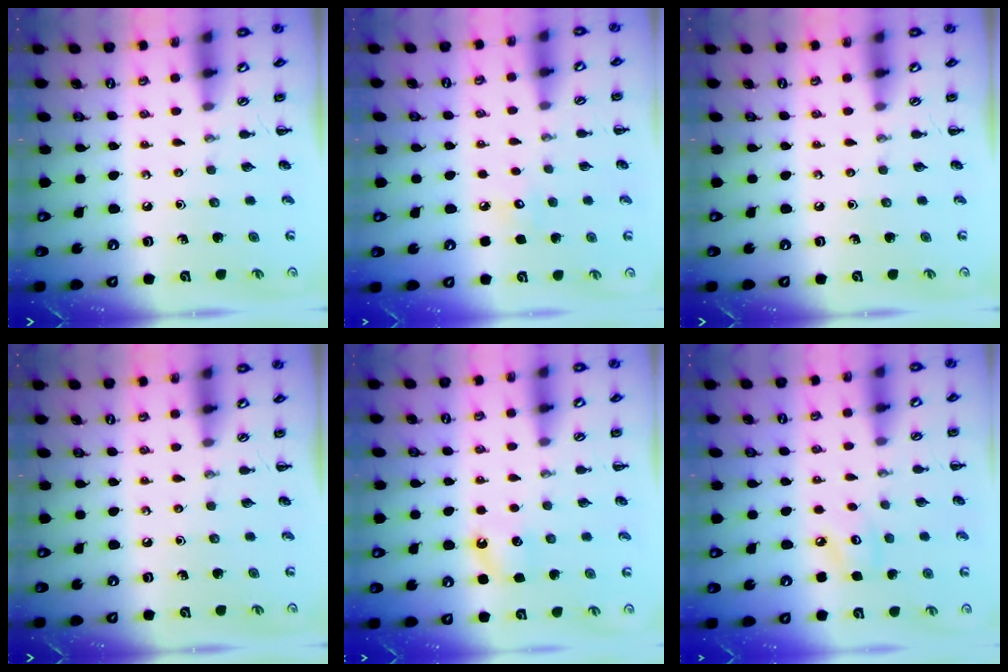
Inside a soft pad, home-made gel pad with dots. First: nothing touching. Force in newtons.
{"total": 3.8, "press": 3.7, "slide": 0.9}
{"total": 0.0}
{"total": 0.0}
{"total": 4.0, "press": 3.7, "slide": 1.5}
{"total": 4.1, "press": 4.1, "slide": 0.6}